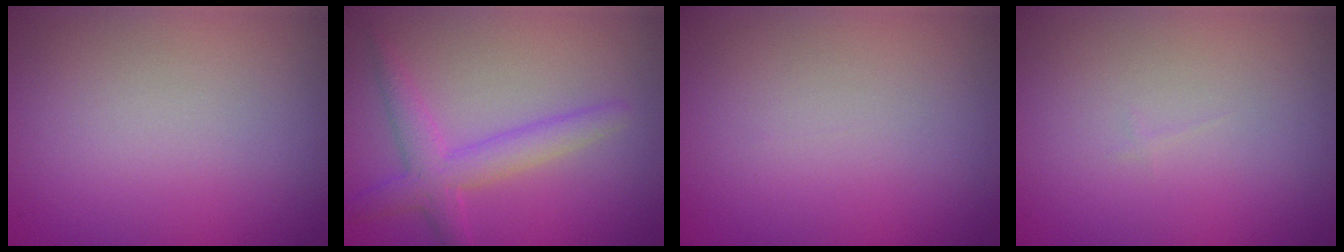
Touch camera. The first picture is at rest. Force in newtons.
{"total": 3.4, "press": 3.4, "slide": 0.2}
{"total": 0.0}
{"total": 0.0}